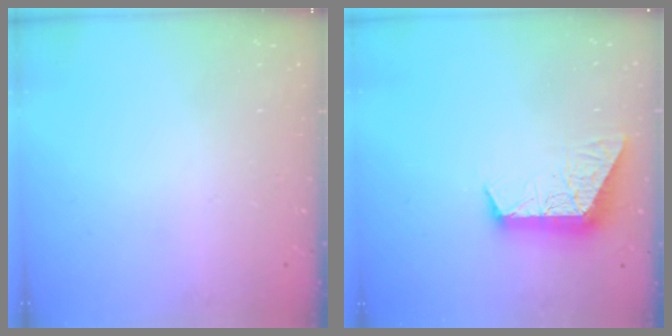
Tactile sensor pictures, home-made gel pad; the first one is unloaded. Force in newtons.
{"total": 9.8, "press": 9.8, "slide": 0.6}